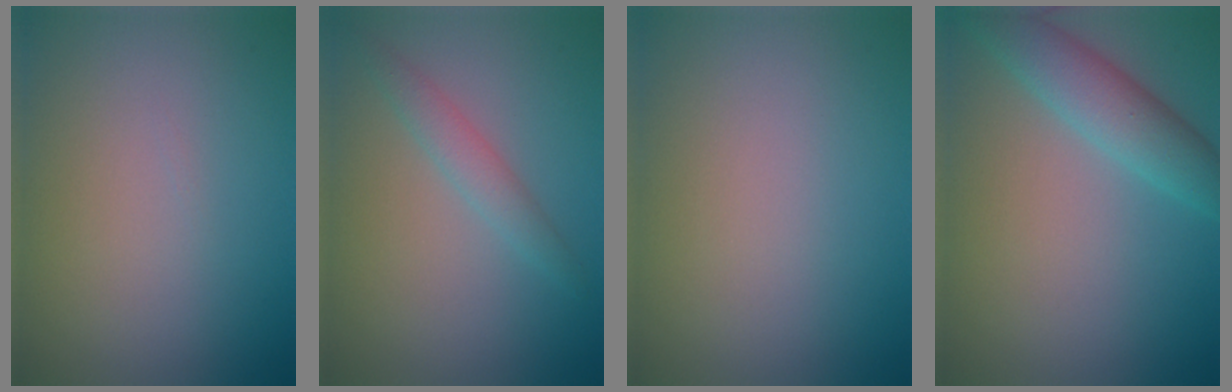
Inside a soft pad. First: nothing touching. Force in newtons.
{"total": 1.8, "press": 1.8, "slide": 0.0}
{"total": 0.0}
{"total": 4.3, "press": 4.3, "slide": 0.3}